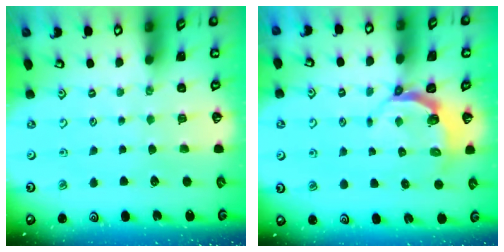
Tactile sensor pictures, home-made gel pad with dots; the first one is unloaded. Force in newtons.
{"total": 4.9, "press": 4.0, "slide": 2.9}